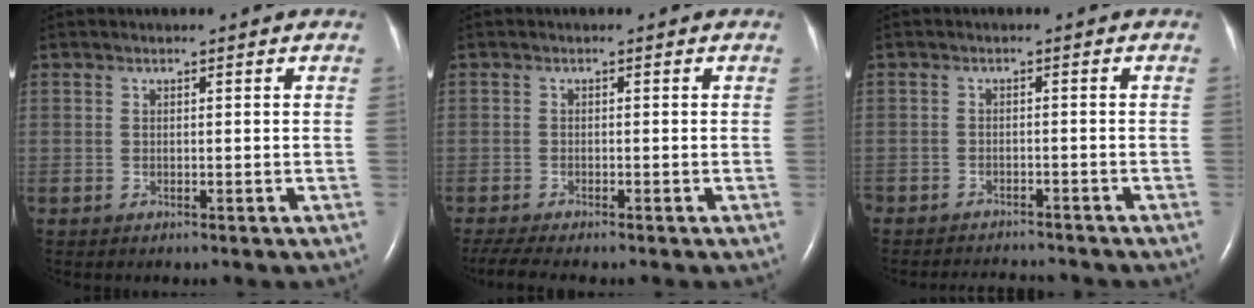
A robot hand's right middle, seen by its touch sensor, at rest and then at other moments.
{"total": 5.2, "force": [-4.3, 0.4, 2.8], "torque": [-0.051, -0.011, -0.072]}
{"total": 5.2, "force": [-5.1, 0.9, 0.7], "torque": [-0.009, -0.006, -0.072]}